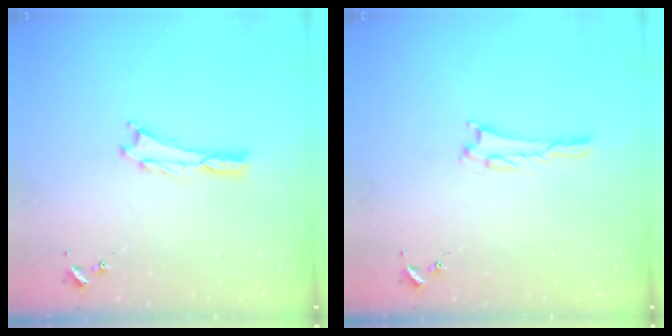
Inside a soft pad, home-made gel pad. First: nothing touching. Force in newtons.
{"total": 1.1, "press": 1.0, "slide": 0.1}